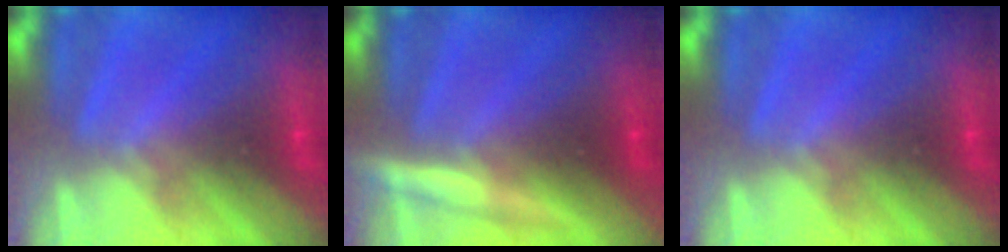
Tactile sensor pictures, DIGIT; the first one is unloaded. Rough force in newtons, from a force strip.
{"total": 3.4}
{"total": 0.0}